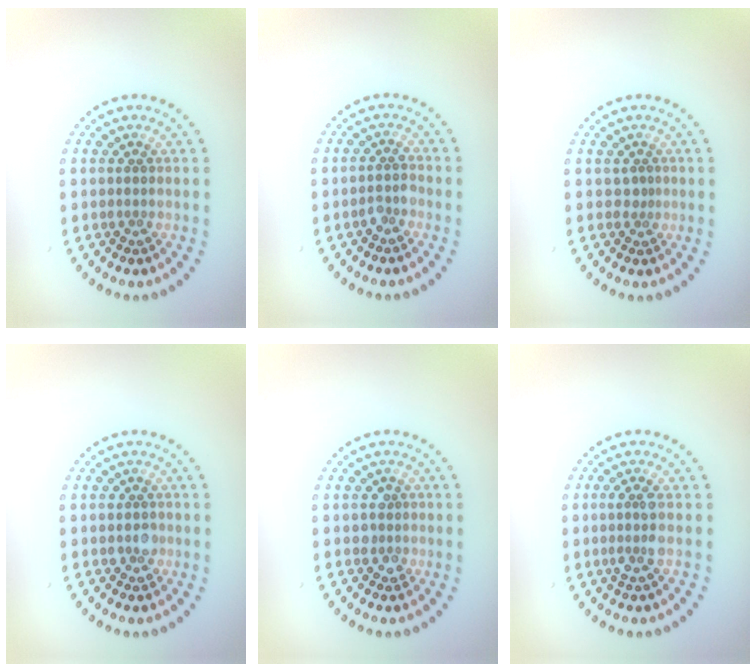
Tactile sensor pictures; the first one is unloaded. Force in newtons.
{"total": 1.2, "press": 1.1, "slide": 0.5}
{"total": 0.5, "press": 0.3, "slide": 0.4}
{"total": 1.1, "press": 1.0, "slide": 0.5}
{"total": 1.3, "press": 1.2, "slide": 0.6}
{"total": 1.8, "press": 1.6, "slide": 1.0}